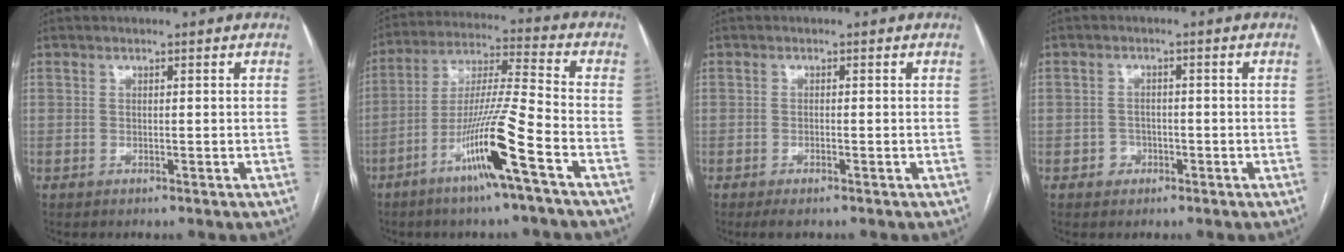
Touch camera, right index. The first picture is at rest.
{"total": 13.4, "force": [-6.7, -1.1, 11.6], "torque": [-0.223, -0.010, -0.126]}
{"total": 2.0, "force": [-1.4, 0.2, 1.4], "torque": [-0.027, -0.007, -0.026]}
{"total": 2.2, "force": [-1.0, 1.9, 0.2], "torque": [0.006, 0.008, -0.021]}